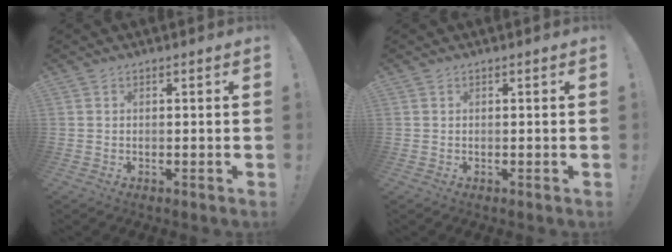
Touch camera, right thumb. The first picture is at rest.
{"total": 0.0}